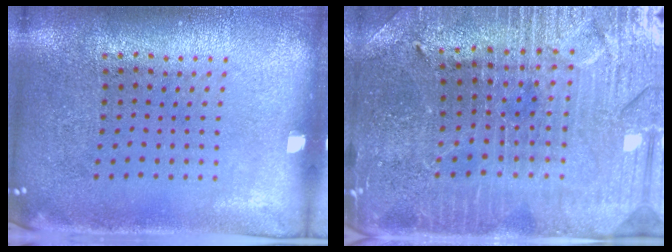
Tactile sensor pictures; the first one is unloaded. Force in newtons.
{"total": 3.3, "press": 3.2, "slide": 0.5}